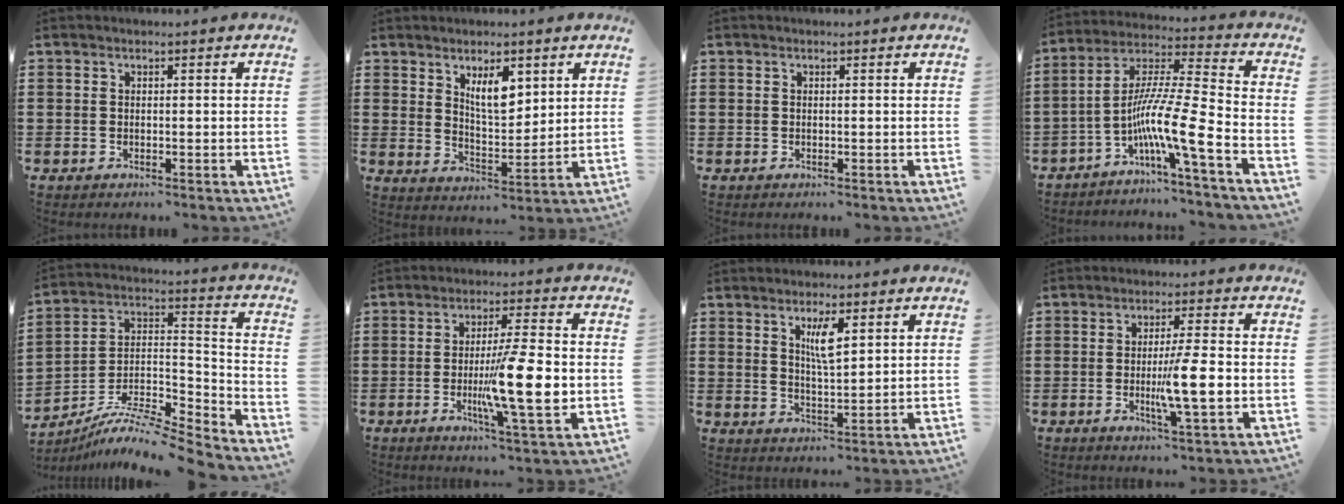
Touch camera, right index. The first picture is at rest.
{"total": 6.3, "force": [3.3, 2.5, 4.8], "torque": [-0.086, -0.005, 0.053]}
{"total": 0.0}
{"total": 11.2, "force": [-5.6, 0.1, 9.6], "torque": [-0.194, -0.030, -0.116]}
{"total": 8.8, "force": [-7.8, 1.4, 3.8], "torque": [-0.069, 0.009, -0.157]}
{"total": 12.1, "force": [-2.0, 1.4, 11.8], "torque": [-0.208, -0.016, -0.038]}
{"total": 4.6, "force": [2.1, 1.2, 3.9], "torque": [-0.075, 0.003, 0.032]}
{"total": 7.7, "force": [-1.3, 0.6, 7.5], "torque": [-0.140, -0.013, -0.027]}